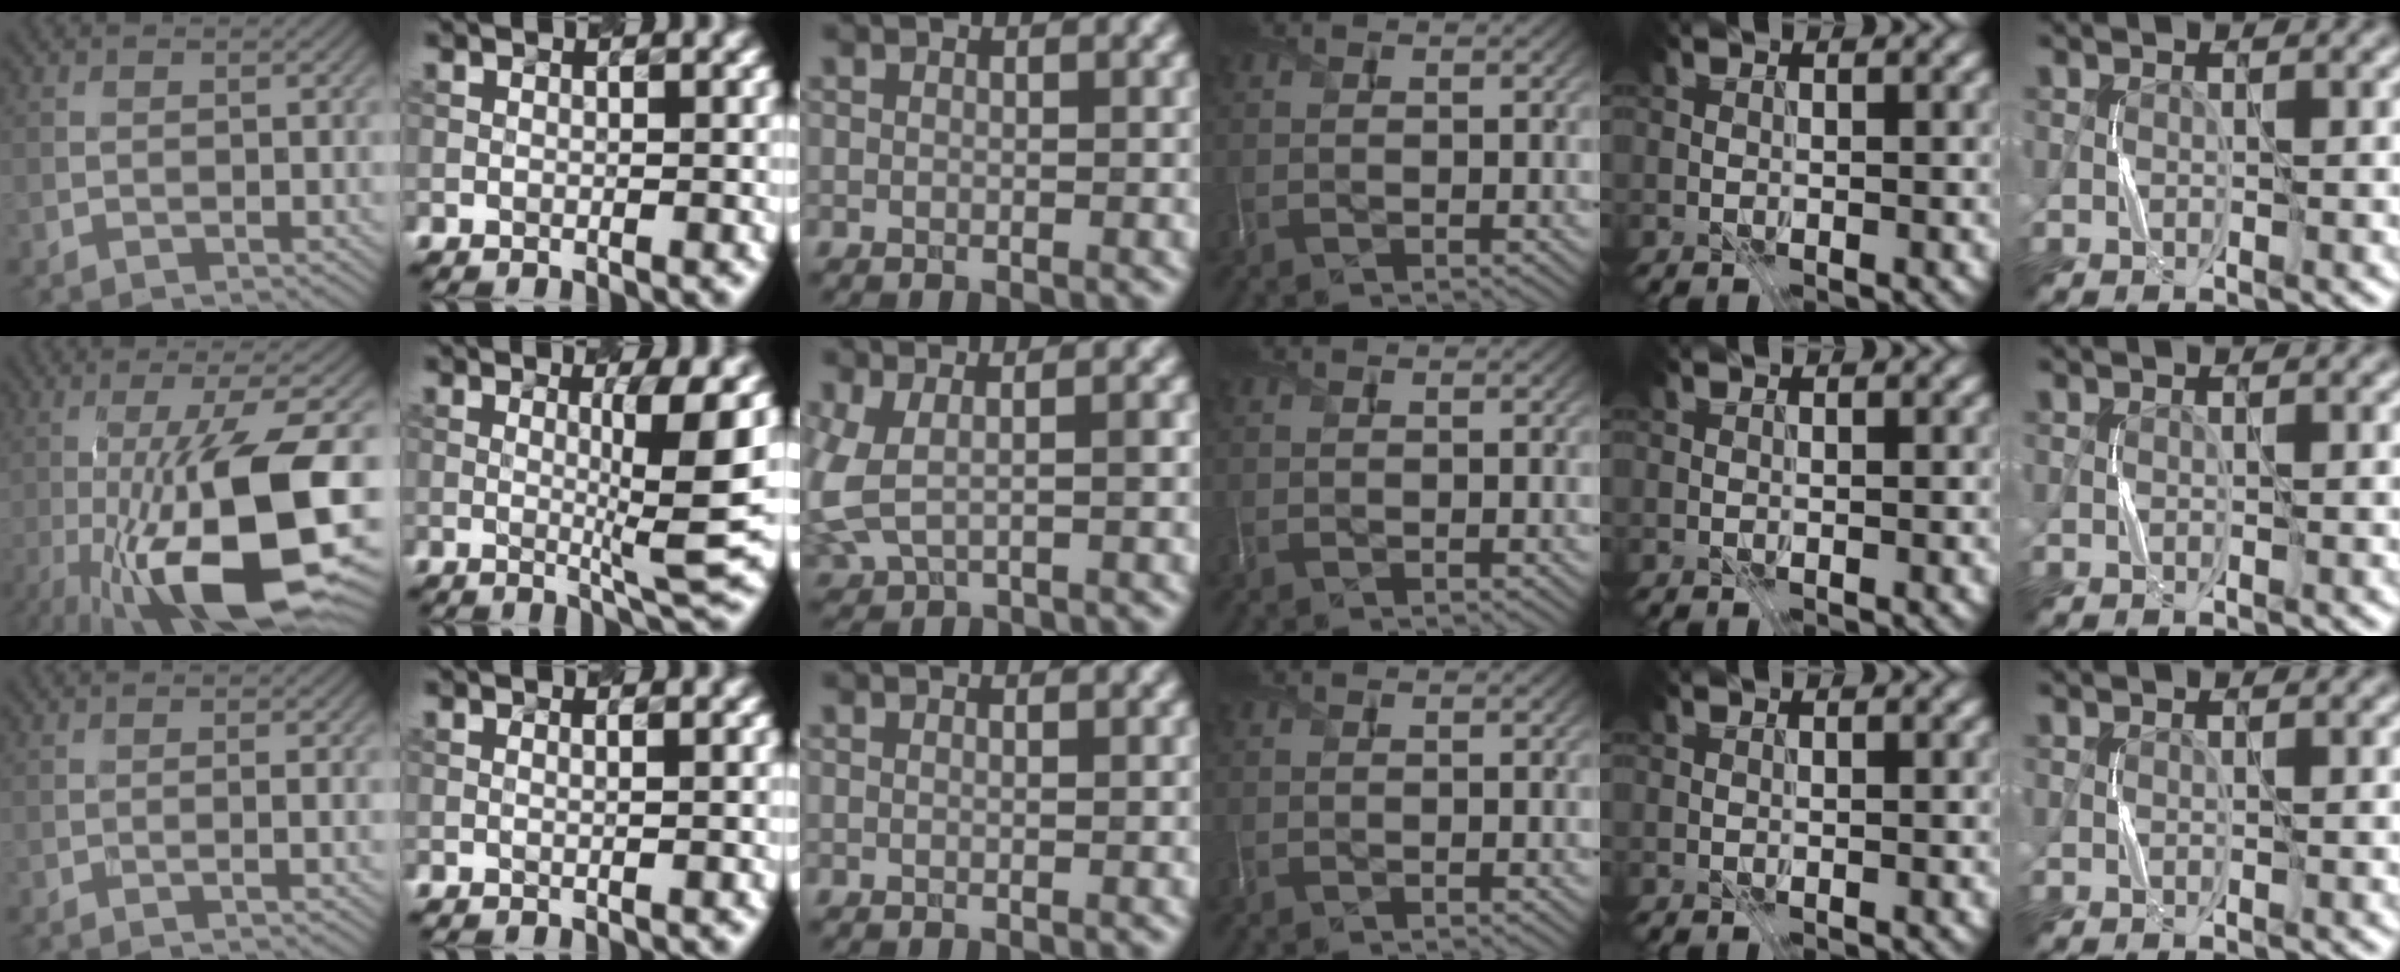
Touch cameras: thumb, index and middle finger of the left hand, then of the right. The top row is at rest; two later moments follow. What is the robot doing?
{"motion": "press", "object": "grip strengthener"}